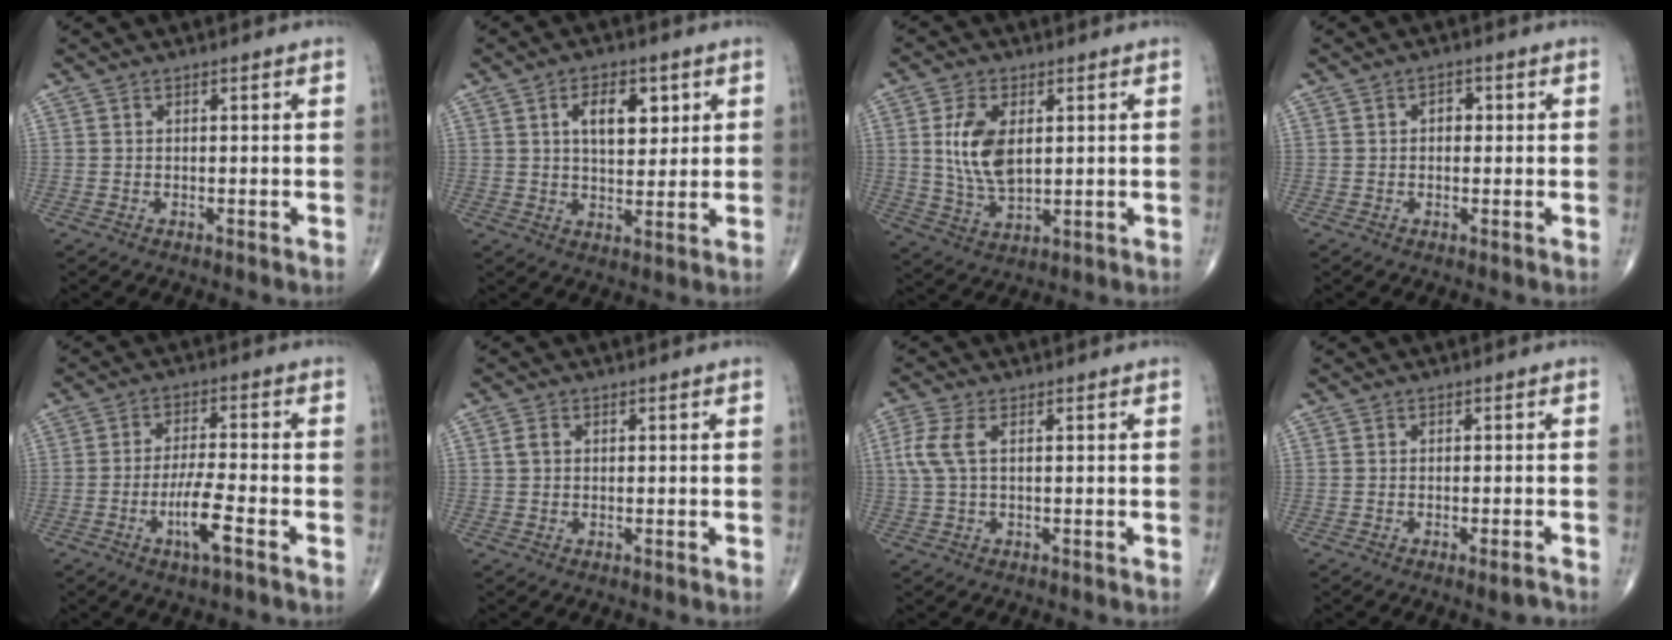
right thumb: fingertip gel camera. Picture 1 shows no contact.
{"total": 8.2, "force": [2.9, 4.4, 6.3], "torque": [-0.076, -0.014, 0.048]}
{"total": 9.9, "force": [1.9, 5.4, 8.1], "torque": [-0.153, -0.013, 0.044]}
{"total": 2.2, "force": [0.3, 1.6, 1.5], "torque": [-0.013, 0.007, 0.002]}
{"total": 7.3, "force": [-3.2, 1.0, 6.4], "torque": [-0.130, 0.015, -0.058]}
{"total": 1.7, "force": [0.3, 1.3, 1.0], "torque": [-0.020, 0.006, 0.006]}
{"total": 4.8, "force": [0.9, 2.1, 4.2], "torque": [-0.125, 0.015, 0.018]}
{"total": 1.8, "force": [-1.3, 0.2, 1.3], "torque": [-0.019, 0.003, -0.019]}